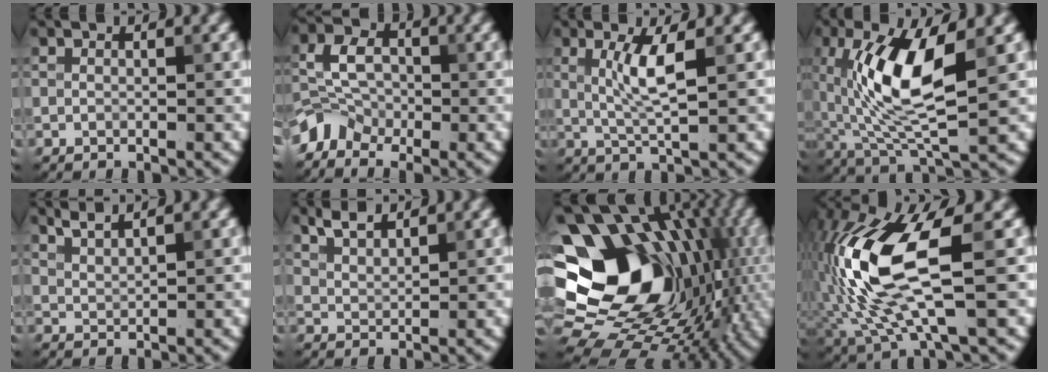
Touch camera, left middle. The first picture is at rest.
{"total": 3.4, "force": [-2.3, 2.3, 1.1], "torque": [-0.022, 0.006, -0.053]}
{"total": 3.6, "force": [0.8, 0.6, 3.4], "torque": [-0.073, -0.004, 0.017]}
{"total": 9.0, "force": [1.3, 3.1, 8.3], "torque": [-0.165, -0.005, 0.027]}
{"total": 1.9, "force": [1.7, 0.3, 0.8], "torque": [-0.012, 0.003, 0.036]}
{"total": 2.3, "force": [2.0, 0.7, 1.0], "torque": [-0.021, 0.004, 0.042]}
{"total": 18.5, "force": [0.9, 14.3, 11.7], "torque": [-0.159, 0.017, 0.035]}
{"total": 10.8, "force": [1.0, 3.8, 10.0], "torque": [-0.220, 0.000, 0.022]}